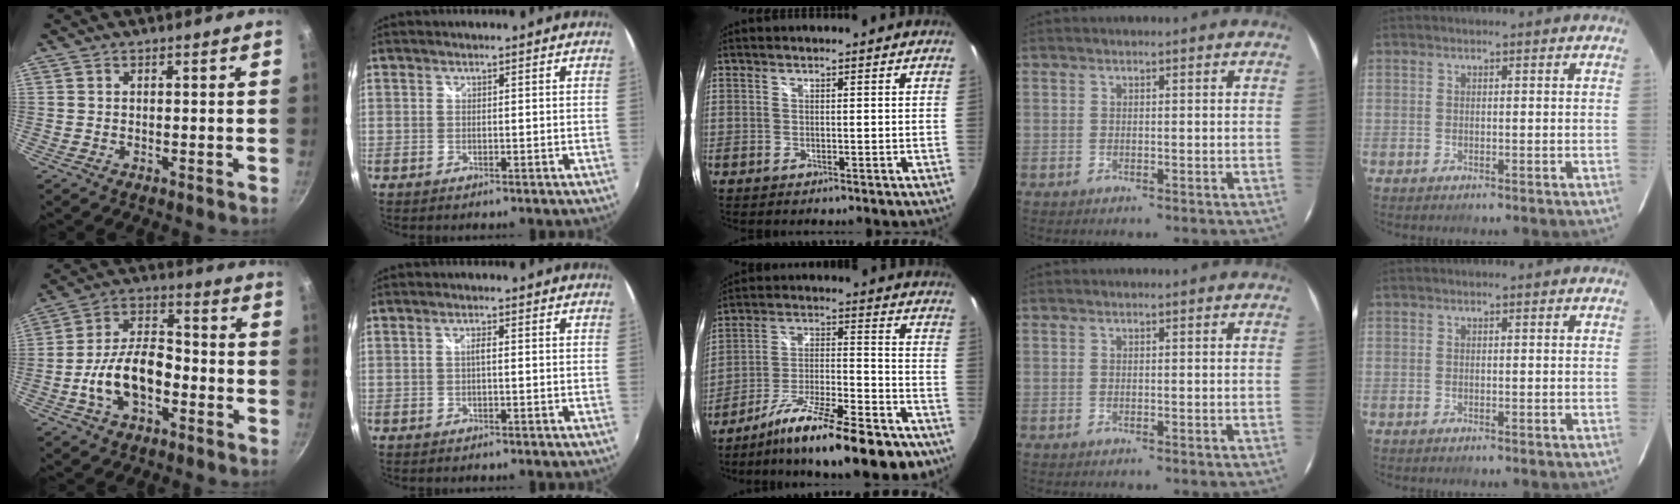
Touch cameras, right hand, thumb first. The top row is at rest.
{"thumb": {"total": 13.3, "force": [-4.4, 7.6, 10.0], "torque": [-0.155, 0.048, -0.087]}, "index": {"total": 1.3, "force": [-0.1, 0.3, 1.2], "torque": [-0.022, 0.004, -0.004]}, "middle": {"total": 19.3, "force": [-14.6, 3.6, 12.1], "torque": [-0.202, -0.029, -0.225]}}